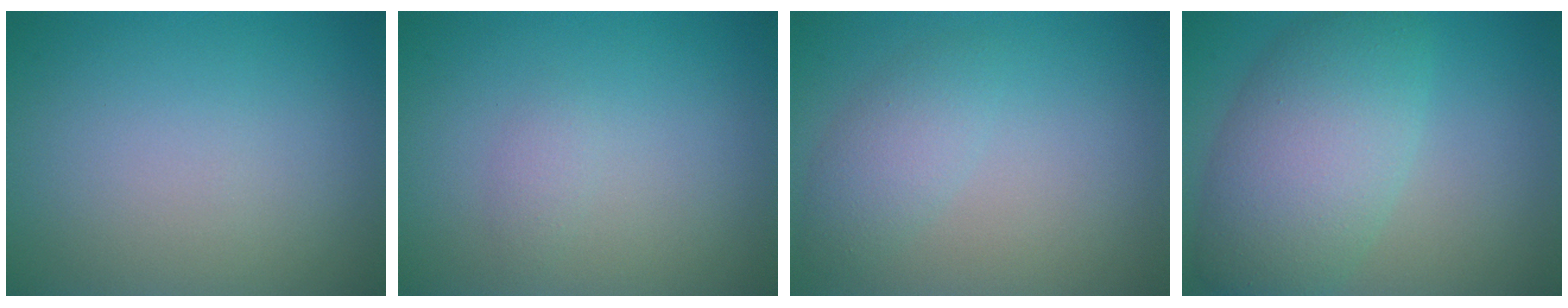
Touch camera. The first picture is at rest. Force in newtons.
{"total": 0.9, "press": 0.9, "slide": 0.0}
{"total": 2.4, "press": 2.4, "slide": 0.2}
{"total": 7.5, "press": 7.5, "slide": 0.2}